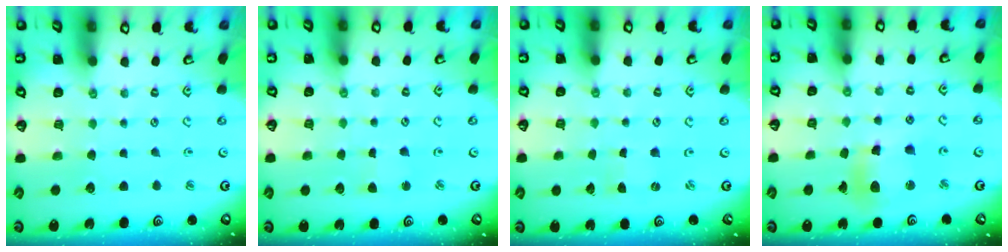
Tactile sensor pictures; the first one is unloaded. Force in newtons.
{"total": 2.1, "press": 2.1, "slide": 0.2}
{"total": 0.0}
{"total": 12.1, "press": 11.9, "slide": 2.0}